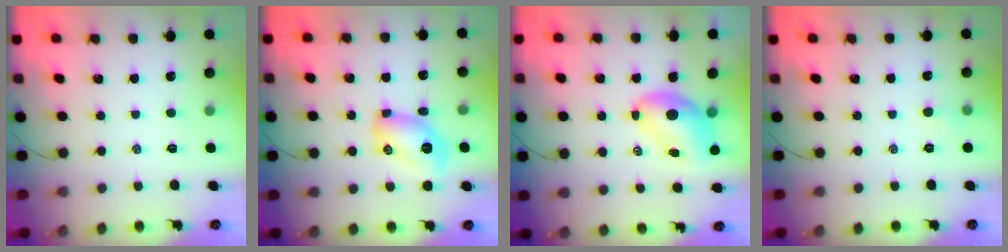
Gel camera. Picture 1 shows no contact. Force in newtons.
{"total": 9.8, "press": 9.7, "slide": 1.3}
{"total": 7.5, "press": 7.3, "slide": 1.5}
{"total": 2.6, "press": 2.5, "slide": 0.8}